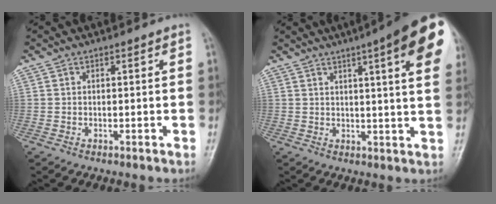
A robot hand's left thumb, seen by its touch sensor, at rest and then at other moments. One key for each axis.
{"total": 16.7, "fx": 7.7, "fy": 2.9, "fz": 14.6, "tx": -0.176, "ty": -0.013, "tz": 0.086}